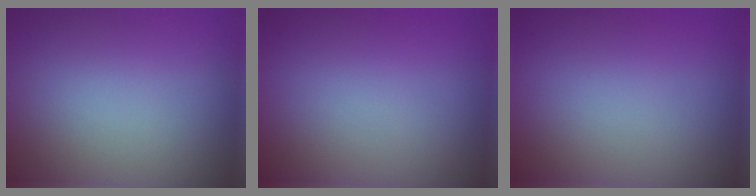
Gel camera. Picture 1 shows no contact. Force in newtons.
{"total": 0.0}
{"total": 0.0}